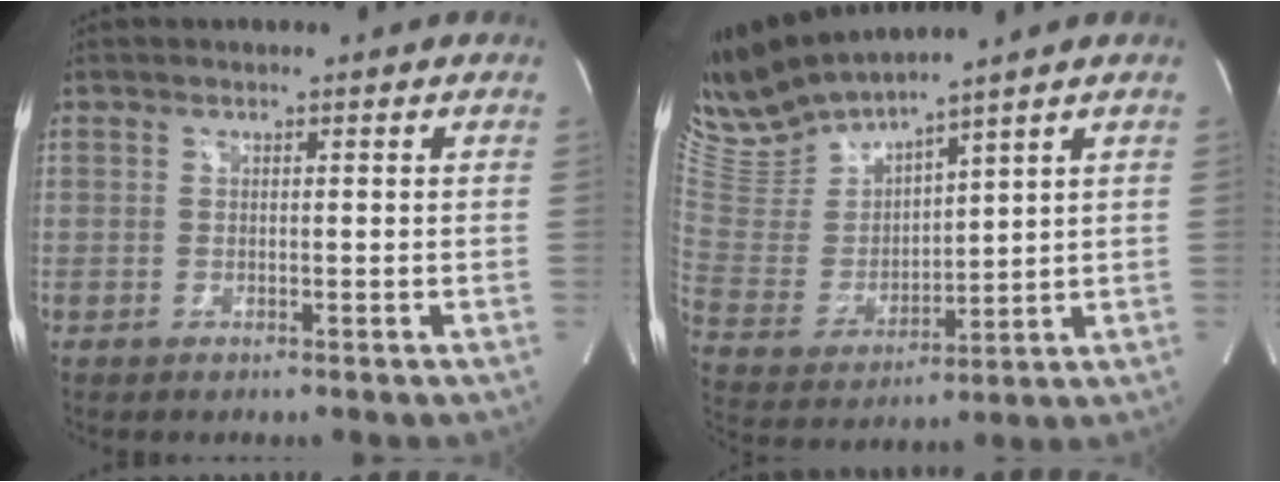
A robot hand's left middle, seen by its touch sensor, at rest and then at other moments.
{"total": 10.7, "force": [10.2, -0.2, 3.0], "torque": [-0.084, -0.004, 0.223]}